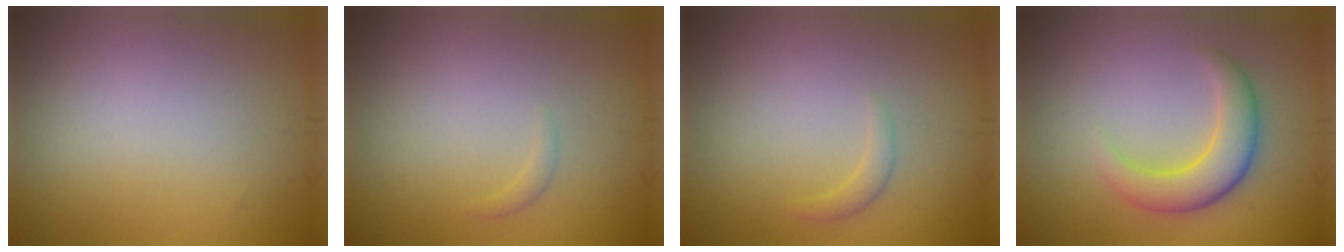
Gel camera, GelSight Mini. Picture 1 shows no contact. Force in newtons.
{"total": 0.6, "press": 0.6, "slide": 0.0}
{"total": 1.0, "press": 1.0, "slide": 0.1}
{"total": 4.0, "press": 4.0, "slide": 0.1}